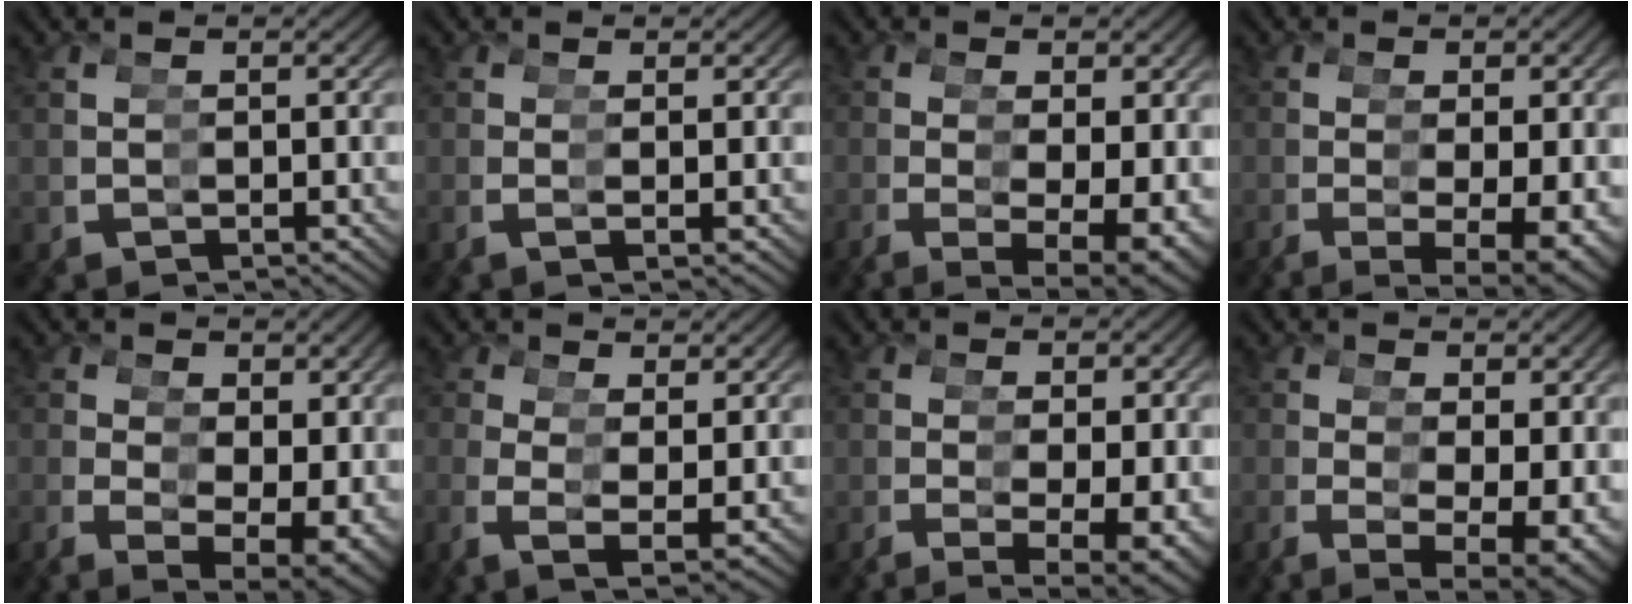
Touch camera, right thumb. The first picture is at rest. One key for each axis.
{"total": 1.9, "fx": 0.4, "fy": -1.8, "fz": 0.5, "tx": 0.002, "ty": 0.020, "tz": 0.001}
{"total": 4.8, "fx": -0.5, "fy": 0.5, "fz": 4.7, "tx": -0.065, "ty": 0.007, "tz": -0.006}
{"total": 4.5, "fx": -0.6, "fy": 0.0, "fz": 4.5, "tx": -0.060, "ty": 0.007, "tz": -0.007}
{"total": 4.2, "fx": -0.2, "fy": 1.8, "fz": 3.8, "tx": -0.058, "ty": -0.007, "tz": 0.007}
{"total": 2.0, "fx": 1.2, "fy": -0.1, "fz": 1.6, "tx": -0.020, "ty": 0.016, "tz": 0.014}
{"total": 4.3, "fx": -0.9, "fy": 0.5, "fz": 4.2, "tx": -0.062, "ty": 0.001, "tz": -0.007}
{"total": 4.5, "fx": -0.3, "fy": 0.8, "fz": 4.4, "tx": -0.059, "ty": 0.005, "tz": -0.002}